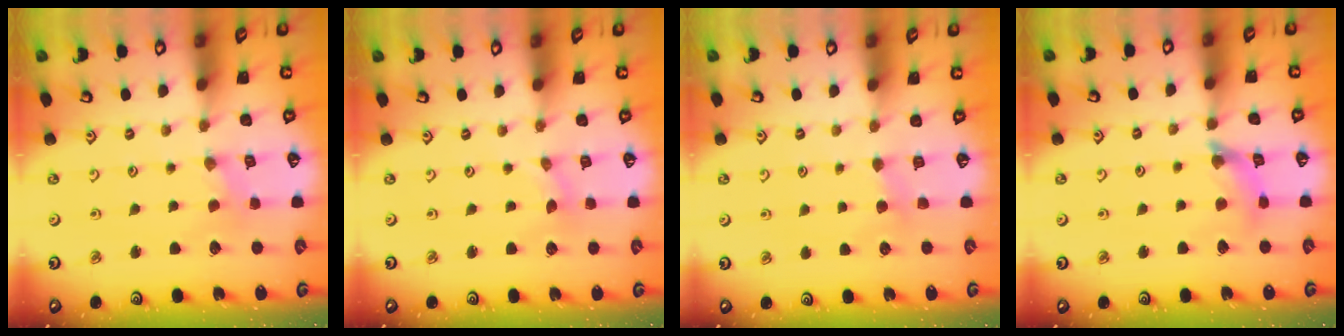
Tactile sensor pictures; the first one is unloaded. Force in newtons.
{"total": 0.0}
{"total": 2.3, "press": 2.2, "slide": 0.4}
{"total": 5.8, "press": 5.8, "slide": 0.7}